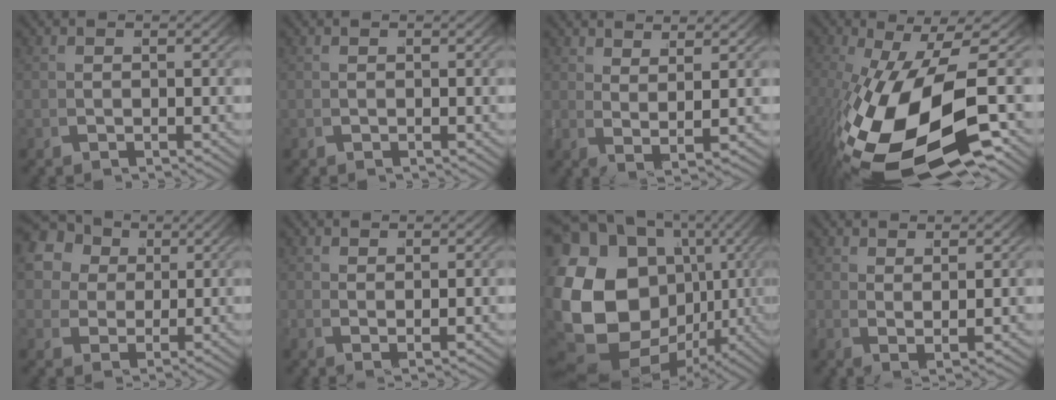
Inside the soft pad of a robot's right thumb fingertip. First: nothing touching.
{"total": 0.0}
{"total": 3.3, "force": [2.6, 0.3, 2.0], "torque": [-0.032, 0.000, 0.051]}
{"total": 15.9, "force": [-3.5, 7.4, 13.6], "torque": [-0.283, -0.056, -0.017]}
{"total": 10.1, "force": [4.1, 8.0, 4.6], "torque": [-0.096, 0.007, 0.057]}
{"total": 1.7, "force": [1.6, -0.4, 0.6], "torque": [-0.005, 0.003, 0.031]}
{"total": 22.6, "force": [-0.8, 17.4, 14.4], "torque": [-0.325, -0.067, 0.010]}
{"total": 2.6, "force": [2.3, -0.3, 1.1], "torque": [-0.014, 0.003, 0.045]}